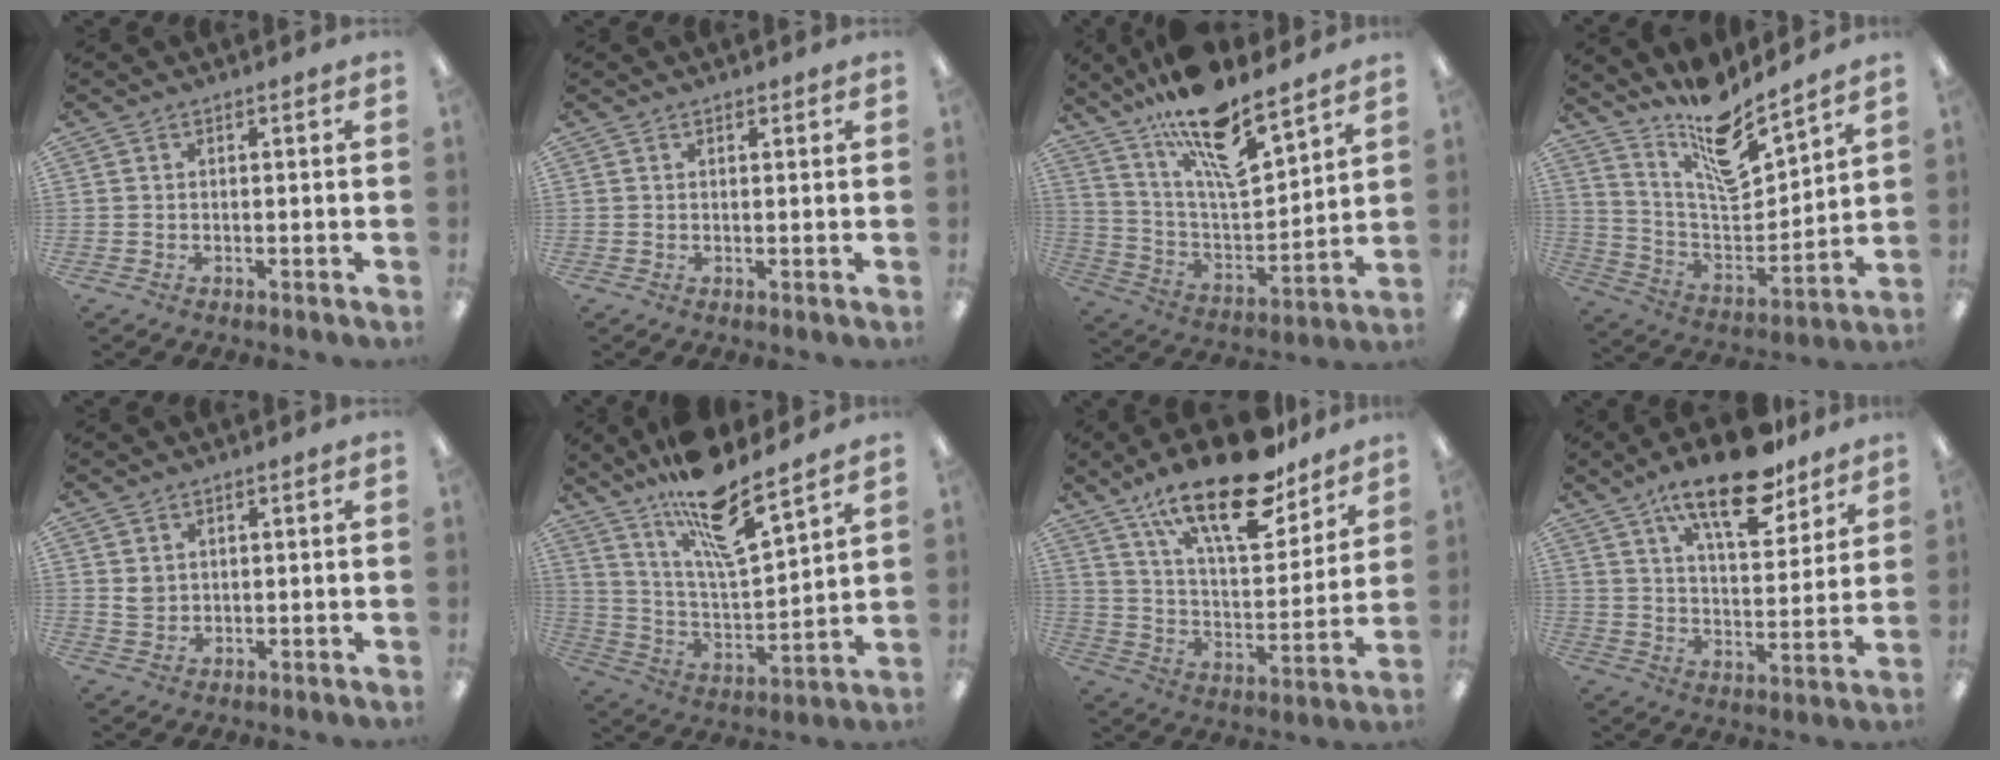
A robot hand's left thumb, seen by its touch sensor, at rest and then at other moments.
{"total": 1.1, "force": [0.8, 0.6, 0.6], "torque": [-0.005, -0.002, 0.013]}
{"total": 18.2, "force": [14.0, 5.4, 10.2], "torque": [-0.177, -0.095, 0.240]}
{"total": 14.9, "force": [12.4, 4.1, 7.3], "torque": [-0.128, -0.104, 0.213]}
{"total": 2.5, "force": [1.2, 1.9, 1.0], "torque": [-0.014, 0.000, 0.019]}
{"total": 16.7, "force": [12.9, 3.9, 9.8], "torque": [-0.178, -0.082, 0.217]}
{"total": 23.6, "force": [16.5, 8.6, 14.6], "torque": [-0.232, -0.100, 0.279]}
{"total": 18.3, "force": [12.8, 6.7, 11.2], "torque": [-0.176, -0.068, 0.211]}